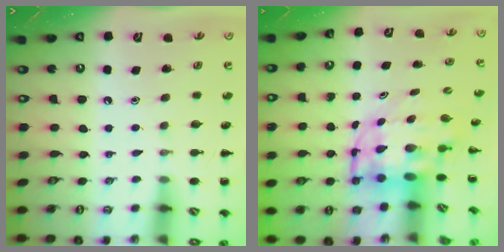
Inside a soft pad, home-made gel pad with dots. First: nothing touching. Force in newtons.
{"total": 6.5, "press": 6.2, "slide": 2.0}